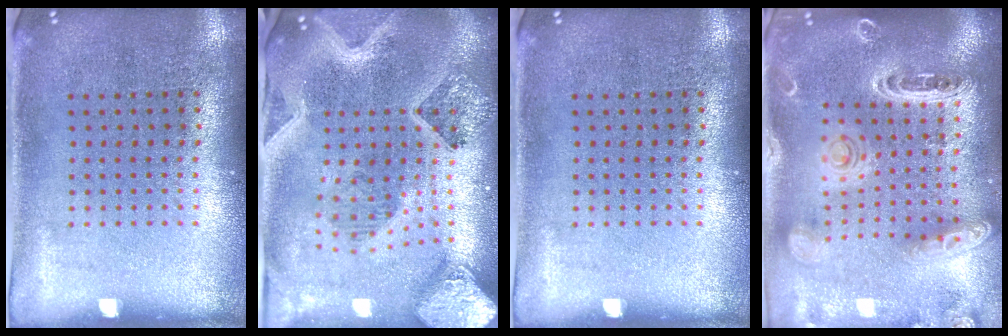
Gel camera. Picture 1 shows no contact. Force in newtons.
{"total": 3.7, "press": 3.0, "slide": 2.2}
{"total": 0.0}
{"total": 2.2, "press": 2.1, "slide": 0.7}